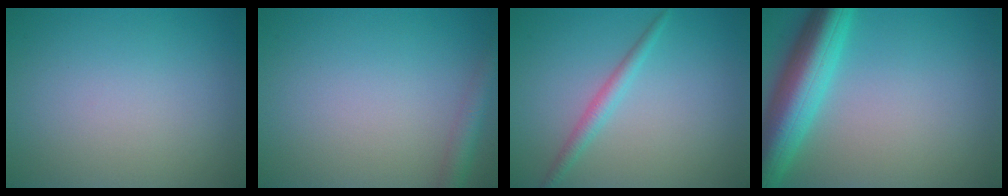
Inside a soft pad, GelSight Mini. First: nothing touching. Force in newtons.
{"total": 2.4, "press": 2.4, "slide": 0.1}
{"total": 1.8, "press": 1.8, "slide": 0.1}
{"total": 8.3, "press": 8.2, "slide": 0.4}